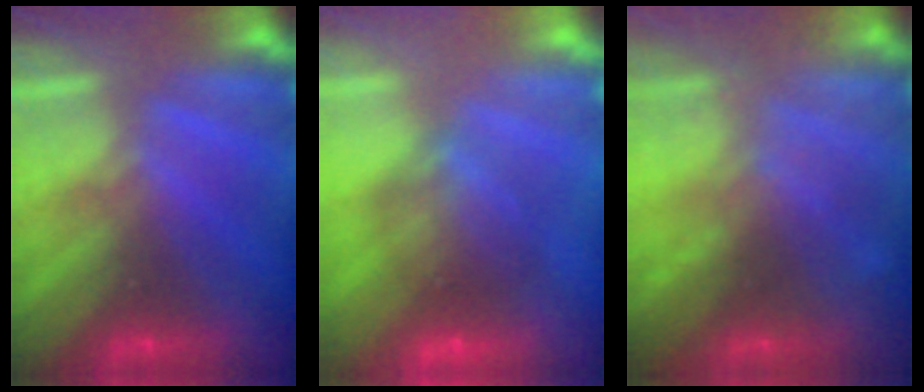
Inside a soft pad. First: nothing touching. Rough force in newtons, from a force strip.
{"total": 7.6}
{"total": 1.6}